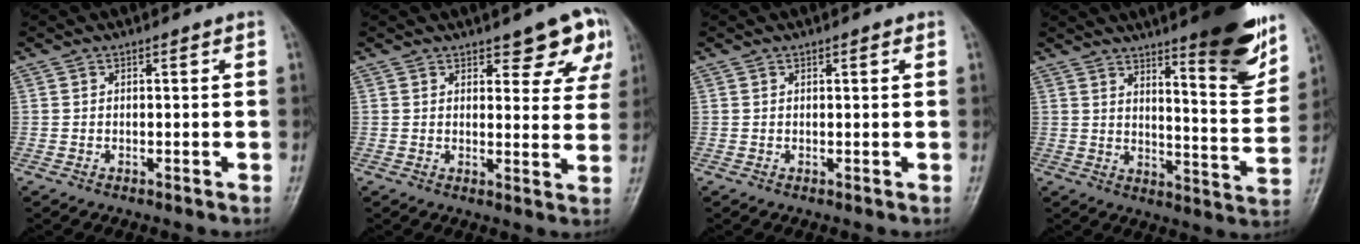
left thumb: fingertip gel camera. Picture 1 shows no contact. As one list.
[{"total": 8.2, "force": [5.0, 3.4, 5.6], "torque": [-0.029, -0.025, 0.061]}, {"total": 0.7, "force": [0.4, 0.2, 0.5], "torque": [-0.007, 0.000, 0.004]}, {"total": 16.7, "force": [11.0, 3.5, 12.1], "torque": [-0.133, -0.073, 0.158]}]